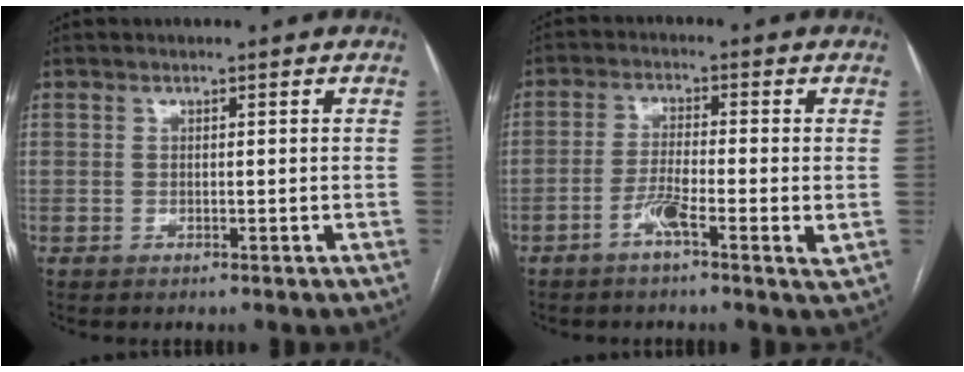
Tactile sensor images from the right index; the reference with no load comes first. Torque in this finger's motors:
{"motor_torque": [0.11, 0.15, 0.00, 0.03]}